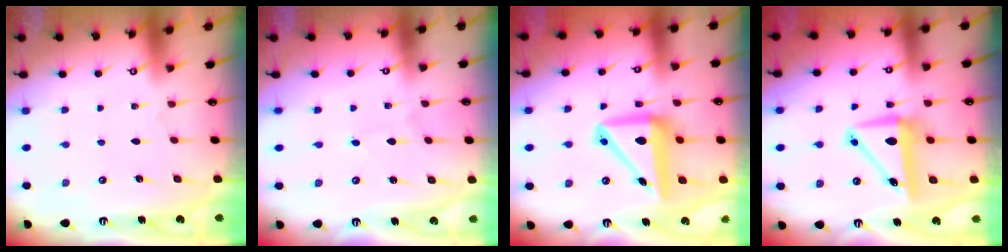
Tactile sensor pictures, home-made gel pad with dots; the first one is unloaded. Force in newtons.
{"total": 1.6, "press": 1.6, "slide": 0.1}
{"total": 12.5, "press": 12.2, "slide": 2.7}
{"total": 8.7, "press": 8.4, "slide": 2.1}